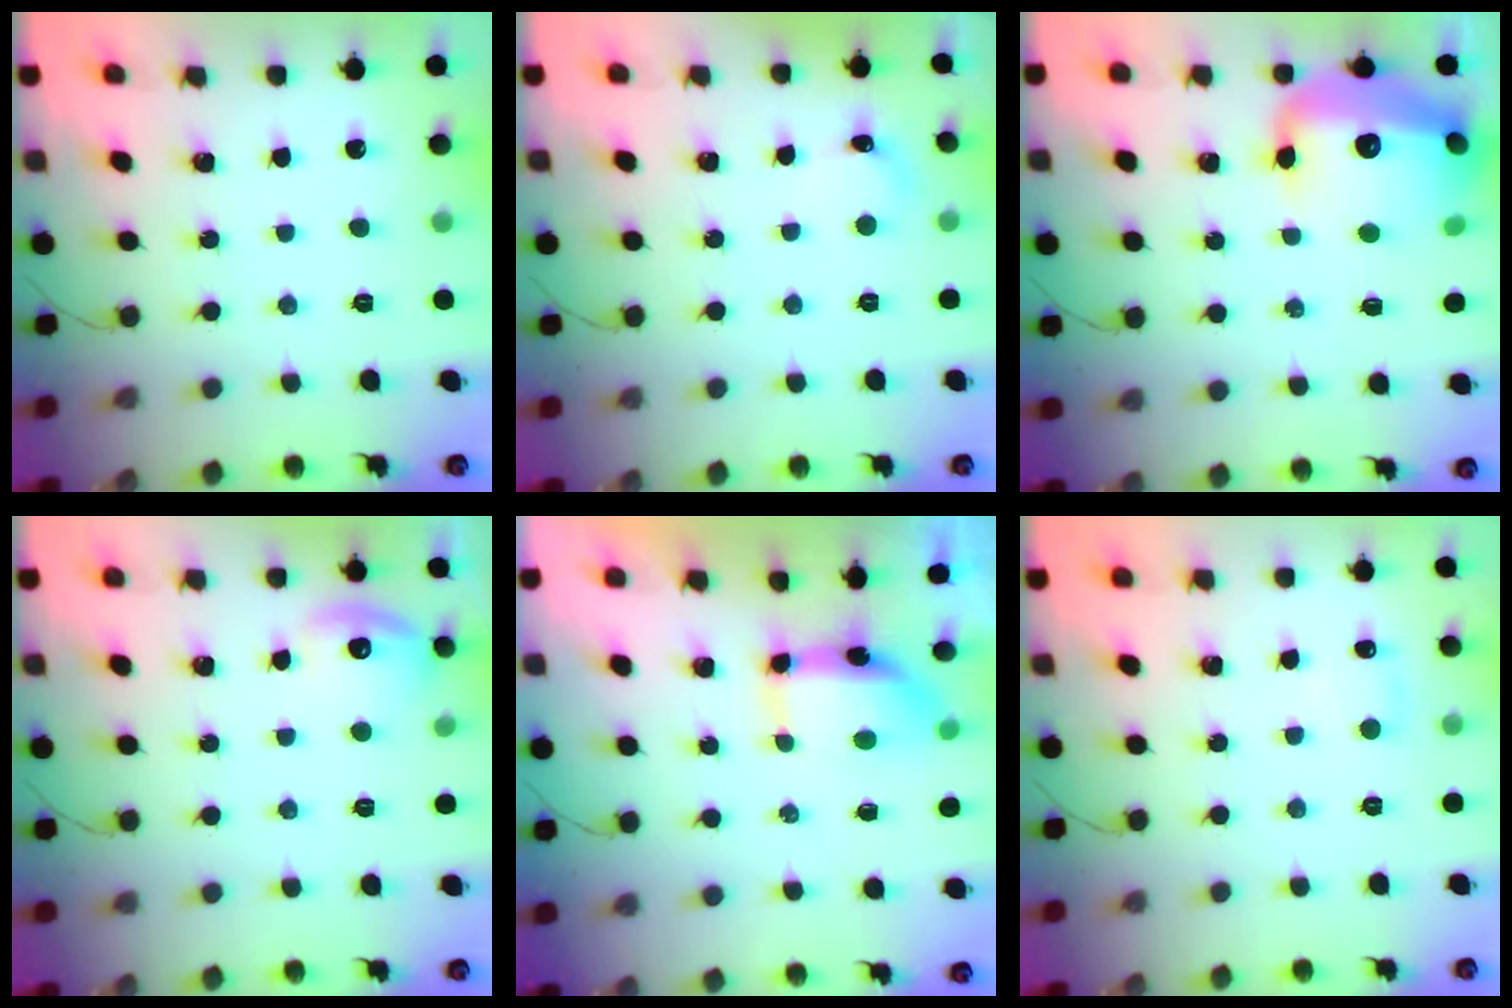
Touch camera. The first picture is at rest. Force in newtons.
{"total": 5.4, "press": 5.2, "slide": 1.6}
{"total": 22.0, "press": 21.8, "slide": 3.3}
{"total": 9.9, "press": 9.8, "slide": 1.3}
{"total": 13.3, "press": 8.6, "slide": 10.1}
{"total": 5.3, "press": 5.0, "slide": 1.5}